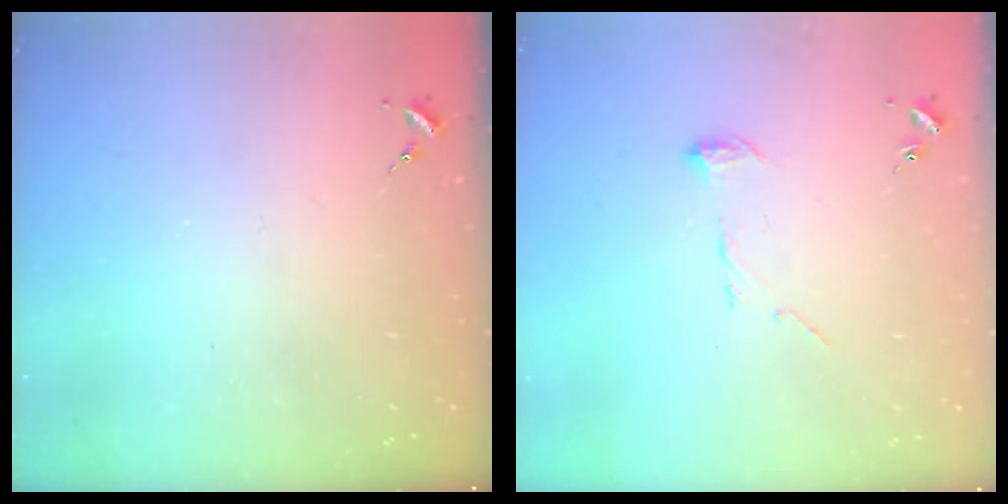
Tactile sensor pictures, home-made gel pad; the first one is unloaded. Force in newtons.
{"total": 8.3, "press": 8.3, "slide": 0.6}